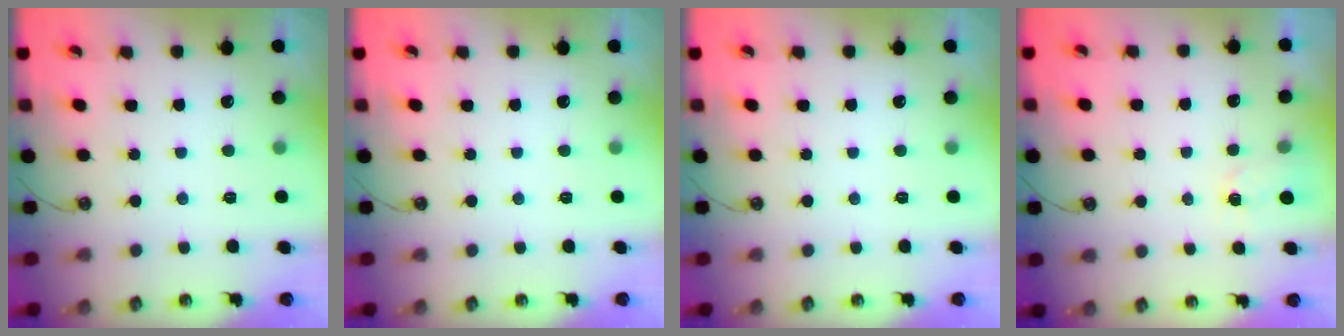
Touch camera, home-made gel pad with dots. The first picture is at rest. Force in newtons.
{"total": 0.0}
{"total": 0.0}
{"total": 1.8, "press": 1.8, "slide": 0.3}